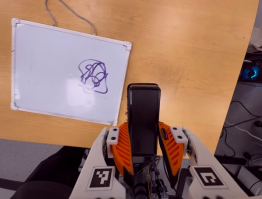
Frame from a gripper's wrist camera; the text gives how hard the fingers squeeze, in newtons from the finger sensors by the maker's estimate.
{"total": 5.5, "left": 3.7, "right": 7.4}